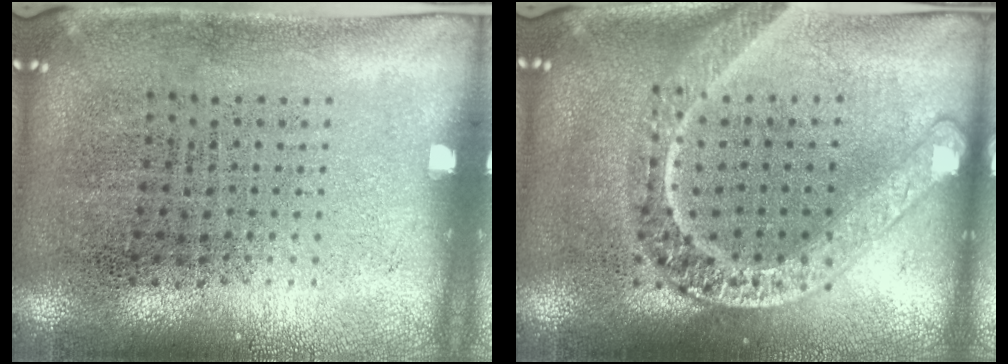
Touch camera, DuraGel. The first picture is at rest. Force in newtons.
{"total": 3.4, "press": 3.4, "slide": 0.5}